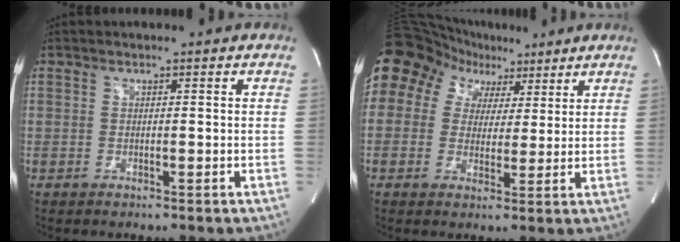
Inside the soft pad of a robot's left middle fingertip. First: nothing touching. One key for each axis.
{"total": 12.9, "fx": 6.9, "fy": 10.2, "fz": 3.8, "tx": -0.067, "ty": 0.064, "tz": 0.117}